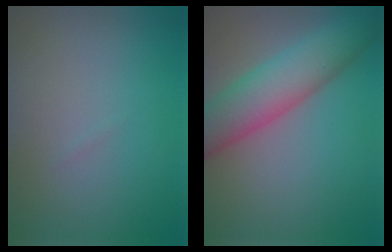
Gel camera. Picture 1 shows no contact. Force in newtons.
{"total": 6.6, "press": 6.6, "slide": 0.2}